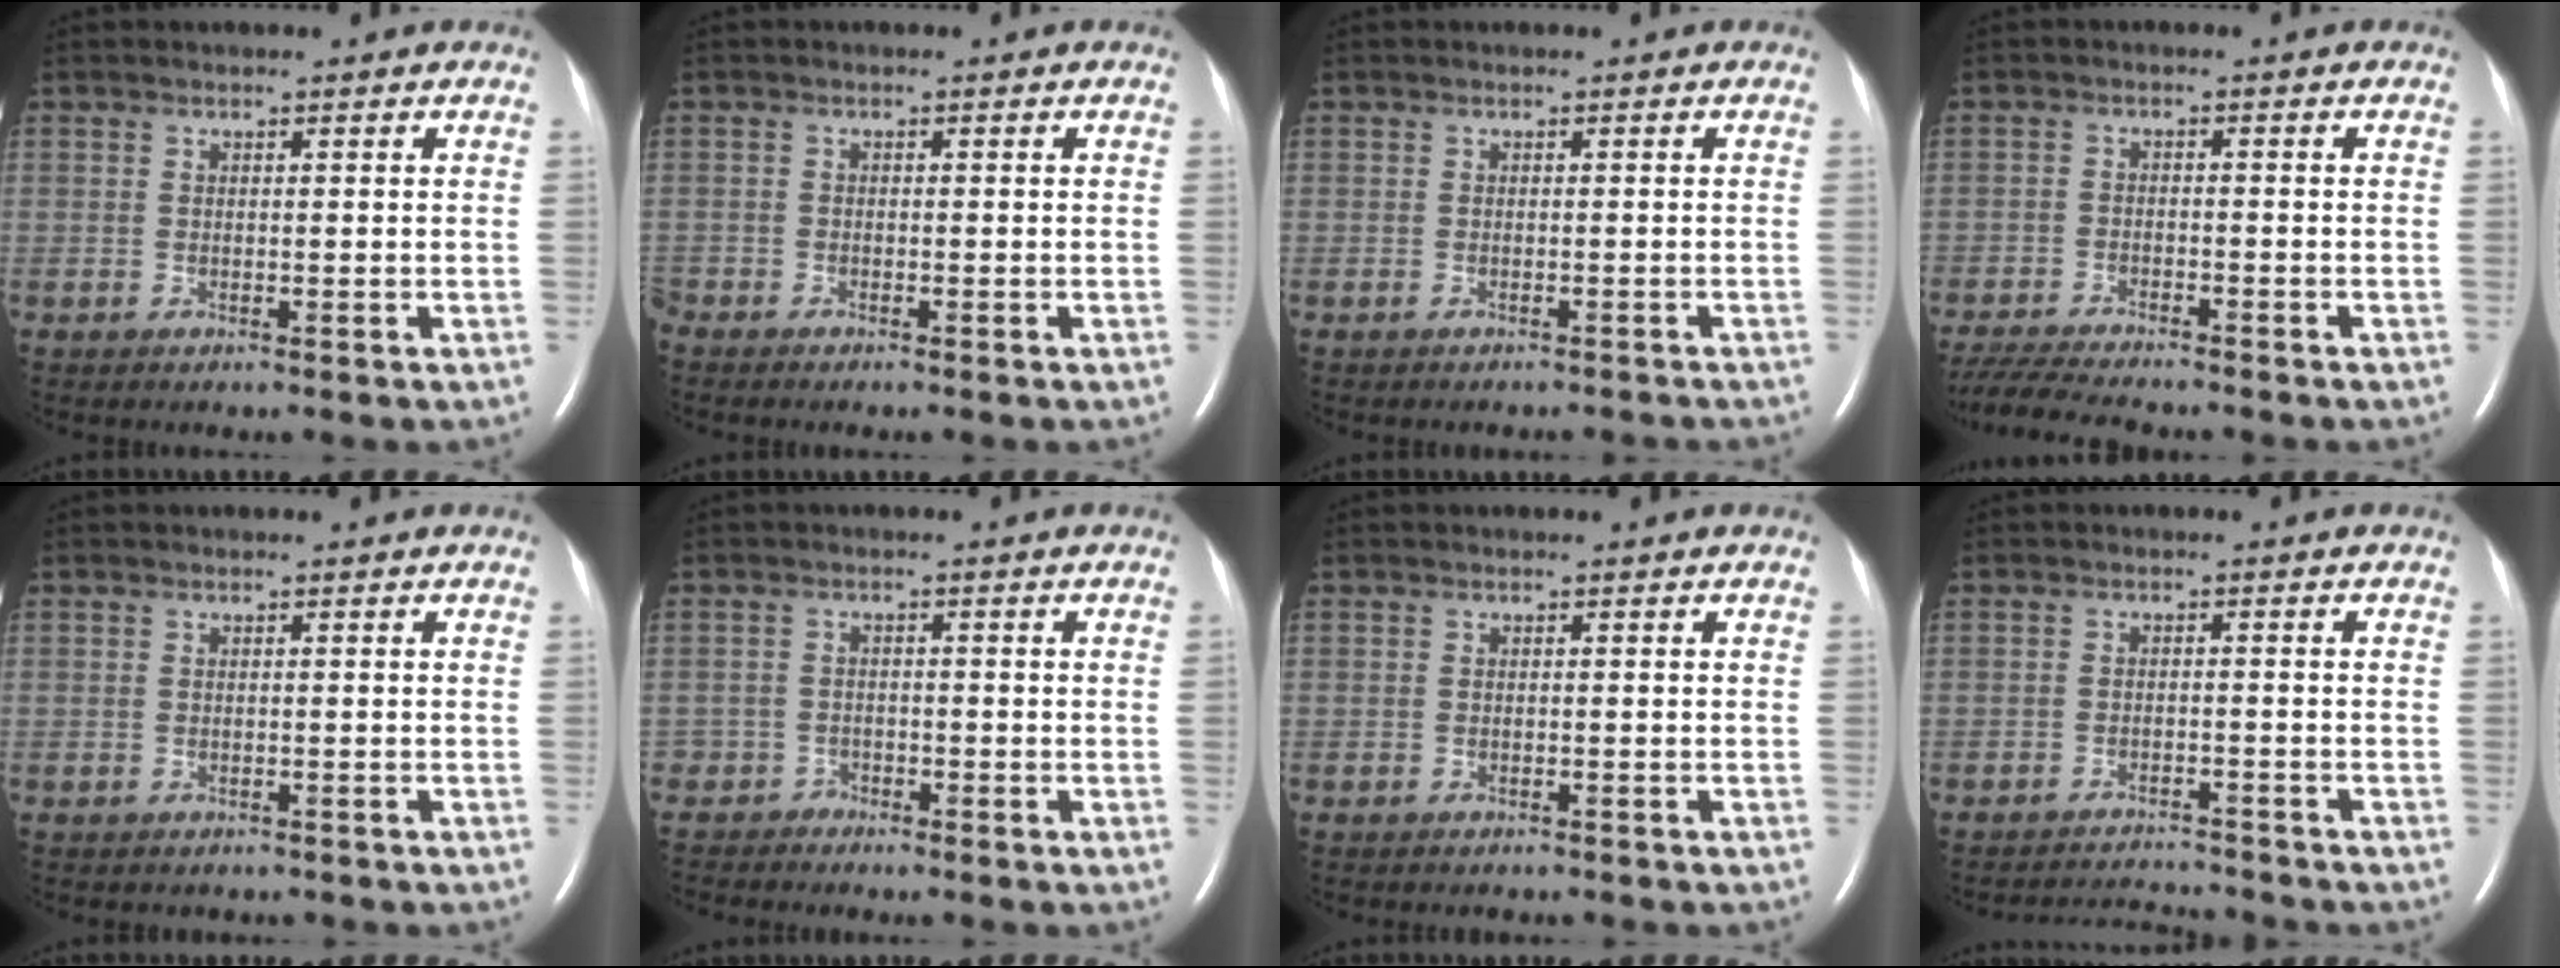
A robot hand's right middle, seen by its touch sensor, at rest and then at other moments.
{"total": 1.0, "force": [-0.9, 0.0, 0.1], "torque": [-0.002, -0.002, -0.019]}
{"total": 3.1, "force": [-2.9, 0.6, 0.8], "torque": [-0.017, -0.006, -0.030]}
{"total": 10.2, "force": [-9.1, 1.0, 4.3], "torque": [-0.074, -0.022, -0.149]}
{"total": 1.3, "force": [-1.2, 0.6, 0.3], "torque": [-0.012, -0.001, -0.012]}
{"total": 0.0}
{"total": 1.9, "force": [-1.8, 0.5, 0.6], "torque": [-0.012, -0.004, -0.019]}
{"total": 5.5, "force": [-5.5, -0.3, -0.3], "torque": [-0.003, -0.005, -0.087]}